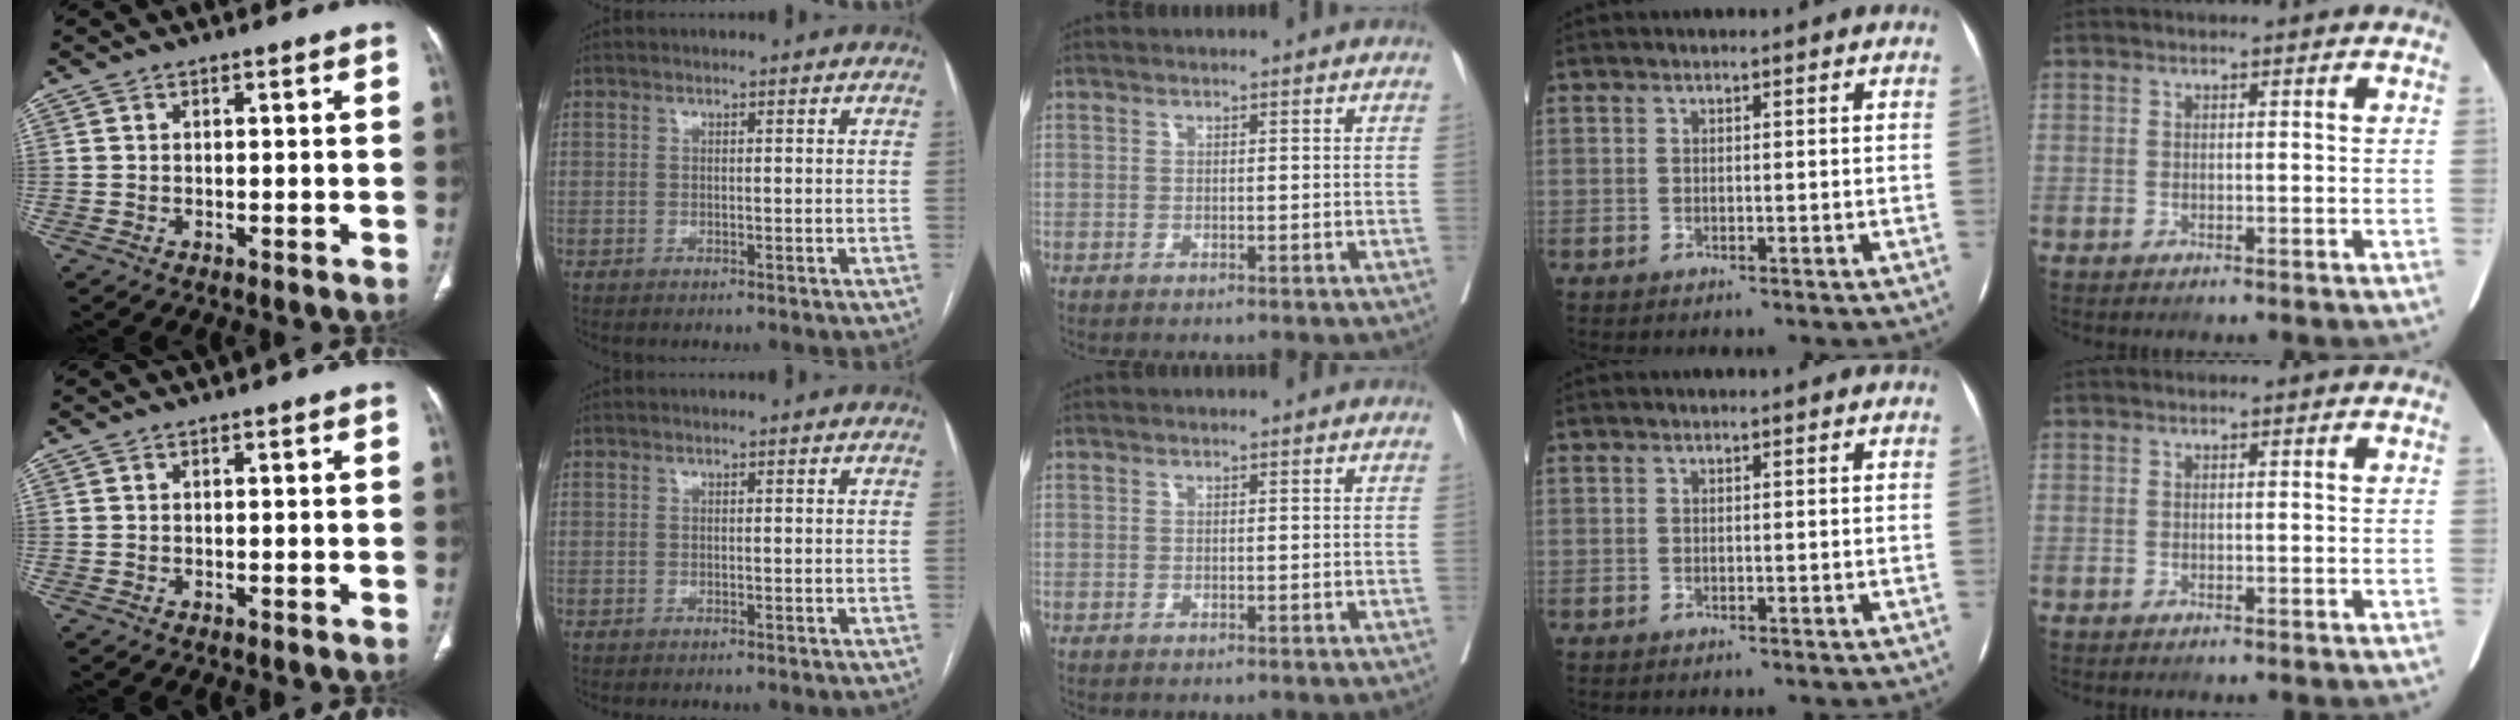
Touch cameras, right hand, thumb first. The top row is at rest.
{}